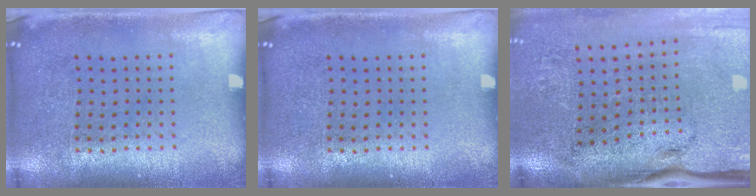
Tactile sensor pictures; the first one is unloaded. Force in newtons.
{"total": 0.0}
{"total": 4.6, "press": 3.8, "slide": 2.5}